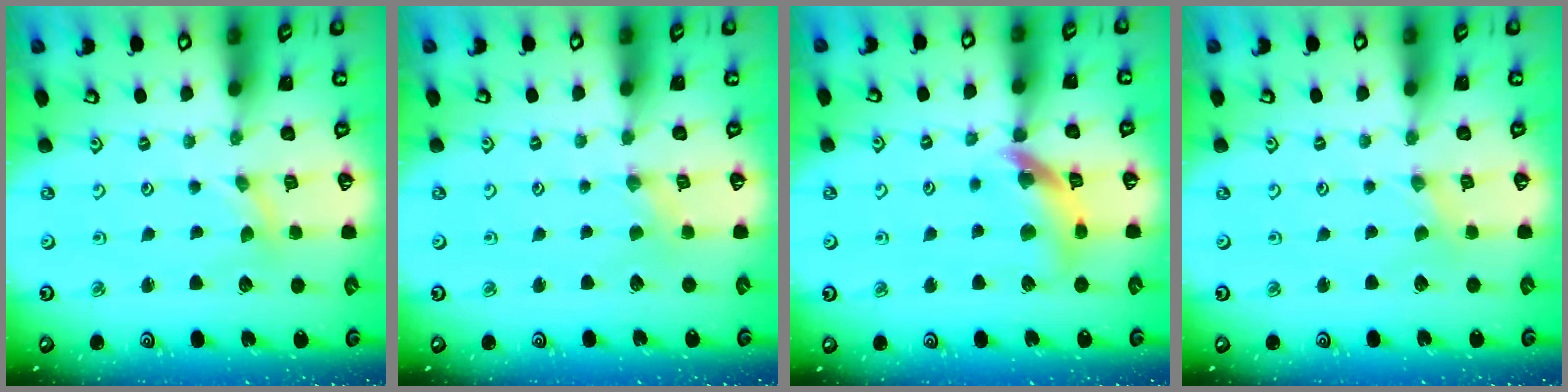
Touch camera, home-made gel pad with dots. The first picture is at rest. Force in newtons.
{"total": 0.7, "press": 0.7, "slide": 0.2}
{"total": 13.3, "press": 13.2, "slide": 1.7}
{"total": 0.0}